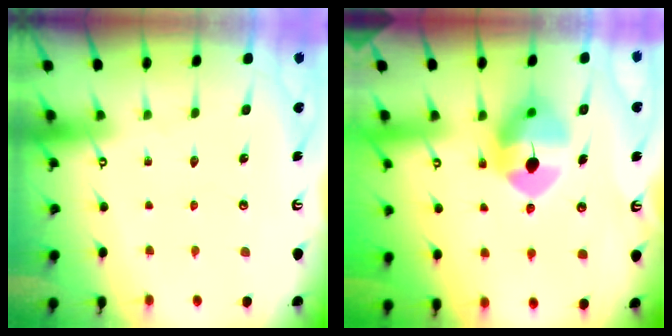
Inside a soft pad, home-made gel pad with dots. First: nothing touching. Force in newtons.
{"total": 9.4, "press": 9.3, "slide": 1.1}